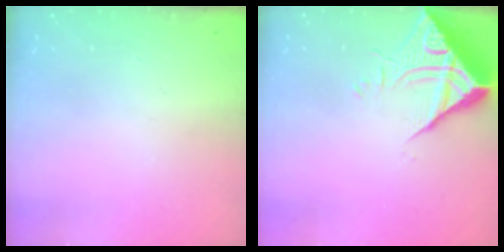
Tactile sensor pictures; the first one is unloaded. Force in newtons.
{"total": 10.5, "press": 10.4, "slide": 1.0}